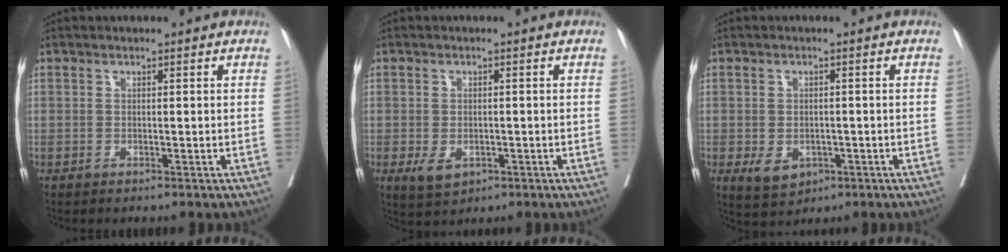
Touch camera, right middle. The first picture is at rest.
{"total": 3.7, "force": [-1.4, 2.3, 2.5], "torque": [-0.045, -0.005, -0.011]}
{"total": 4.5, "force": [-1.8, 3.2, 2.6], "torque": [-0.043, -0.003, -0.015]}